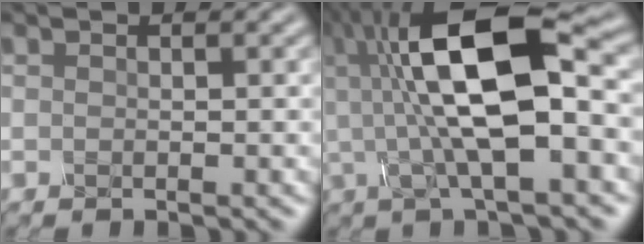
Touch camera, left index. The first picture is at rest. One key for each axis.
{"total": 12.1, "fx": 1.3, "fy": 3.8, "fz": 11.4, "tx": -0.201, "ty": 0.018, "tz": 0.017}